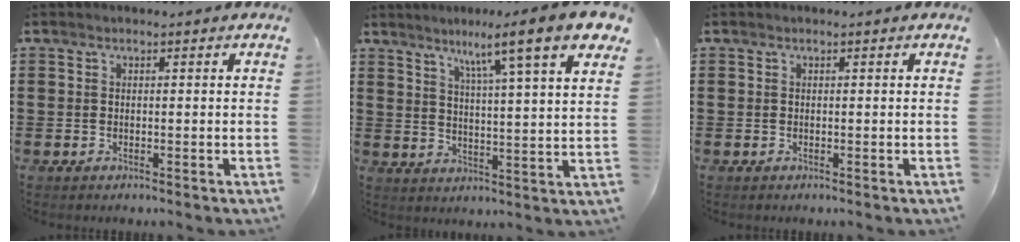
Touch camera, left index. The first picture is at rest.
{"total": 9.6, "force": [6.8, 0.1, 6.8], "torque": [-0.130, -0.037, 0.102]}
{"total": 0.0}